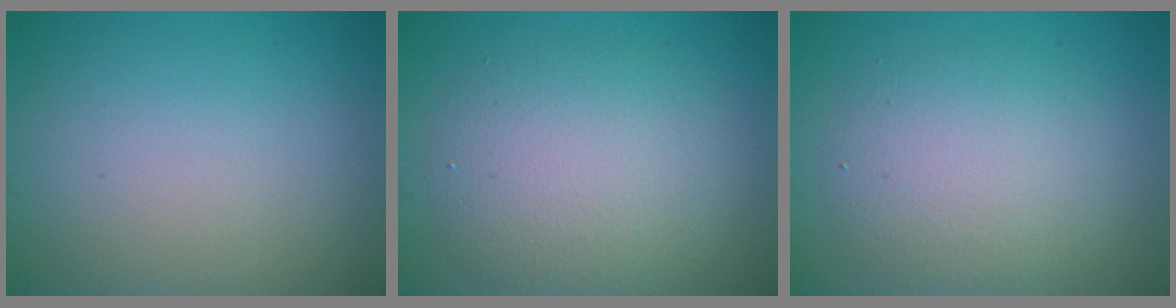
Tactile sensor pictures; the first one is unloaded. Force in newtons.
{"total": 5.6, "press": 5.6, "slide": 0.5}
{"total": 4.6, "press": 4.6, "slide": 0.2}